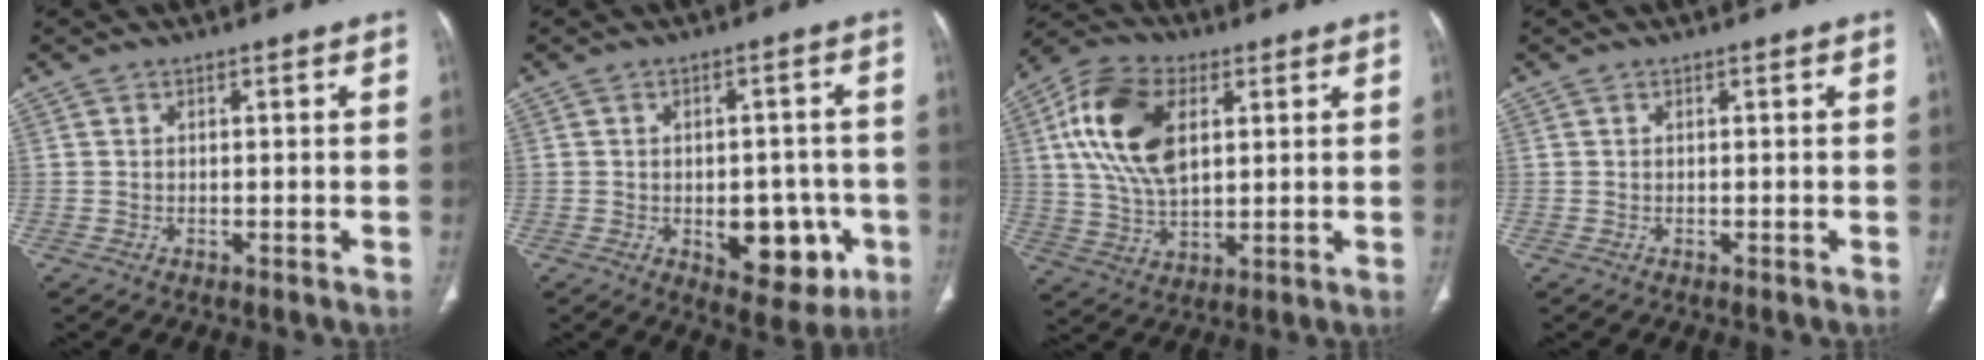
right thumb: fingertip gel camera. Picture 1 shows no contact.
{"total": 11.5, "force": [-3.3, 6.7, 8.7], "torque": [-0.070, 0.014, -0.029]}
{"total": 16.2, "force": [4.4, 9.5, 12.4], "torque": [-0.230, 0.001, 0.081]}
{"total": 0.0}